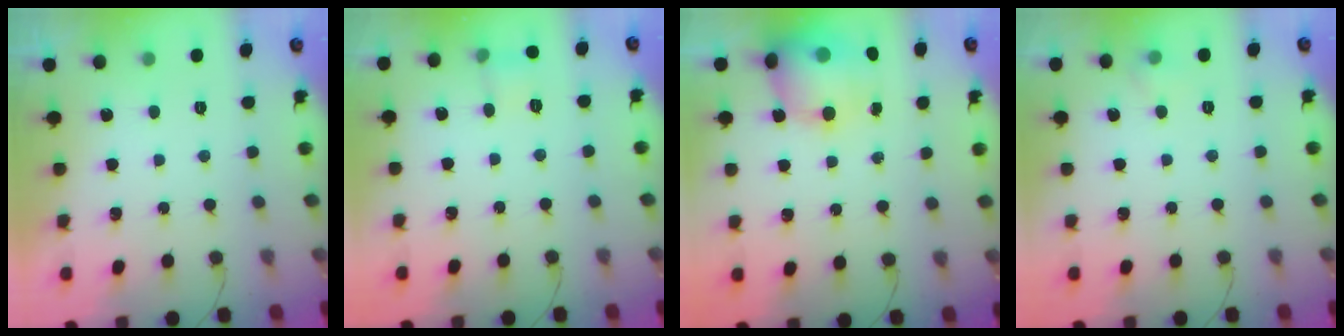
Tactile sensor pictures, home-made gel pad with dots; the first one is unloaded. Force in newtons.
{"total": 5.8, "press": 5.6, "slide": 1.5}
{"total": 13.3, "press": 12.9, "slide": 3.2}
{"total": 6.5, "press": 3.6, "slide": 5.4}